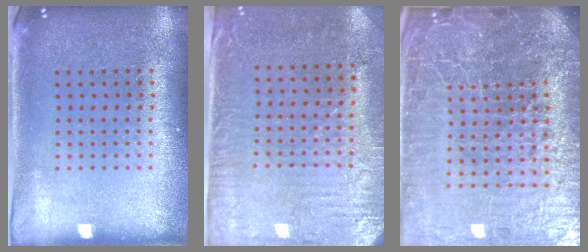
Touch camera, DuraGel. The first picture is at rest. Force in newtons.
{"total": 3.1, "press": 2.6, "slide": 1.7}
{"total": 7.8, "press": 6.7, "slide": 3.9}